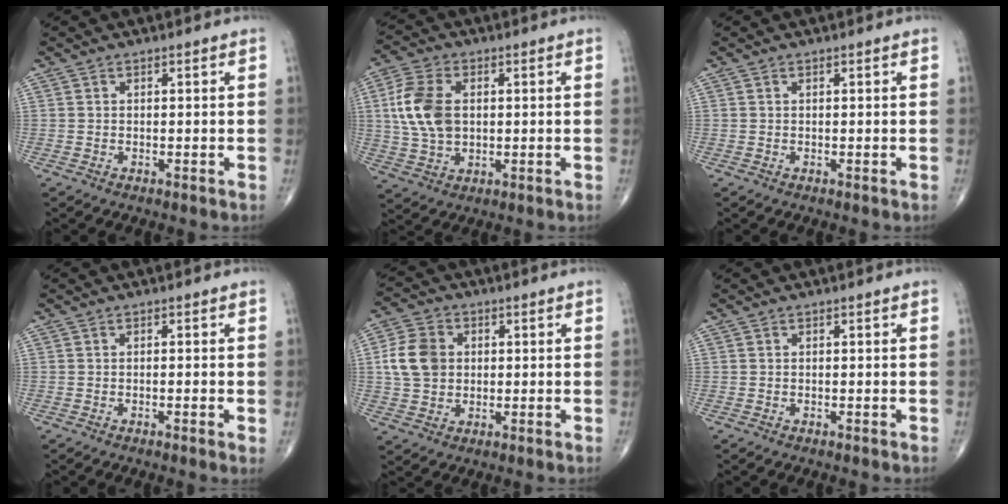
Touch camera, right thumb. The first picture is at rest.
{"total": 10.9, "force": [1.4, 7.0, 8.2], "torque": [-0.166, 0.005, 0.029]}
{"total": 0.0}
{"total": 1.4, "force": [-0.3, 0.1, 1.4], "torque": [-0.023, -0.004, -0.006]}
{"total": 9.0, "force": [1.1, 7.2, 5.4], "torque": [-0.088, 0.007, 0.018]}
{"total": 0.0}